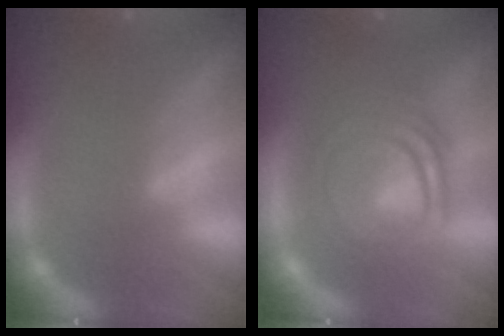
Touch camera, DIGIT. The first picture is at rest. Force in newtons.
{"total": 8.1}